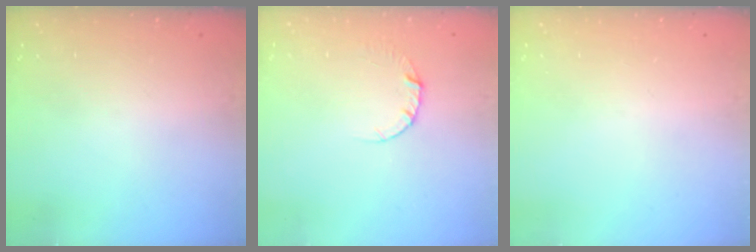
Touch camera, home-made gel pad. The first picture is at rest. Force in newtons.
{"total": 3.4, "press": 3.4, "slide": 0.4}
{"total": 0.0}